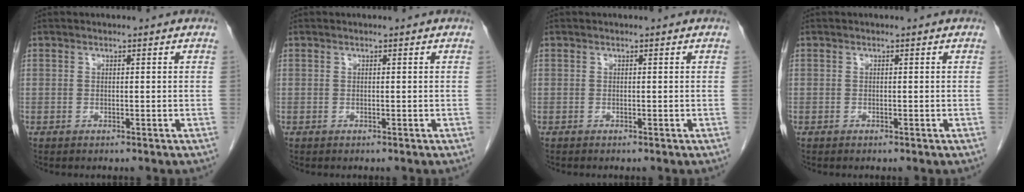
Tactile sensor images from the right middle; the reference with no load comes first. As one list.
[{"total": 0.0}, {"total": 0.0}, {"total": 0.0}]